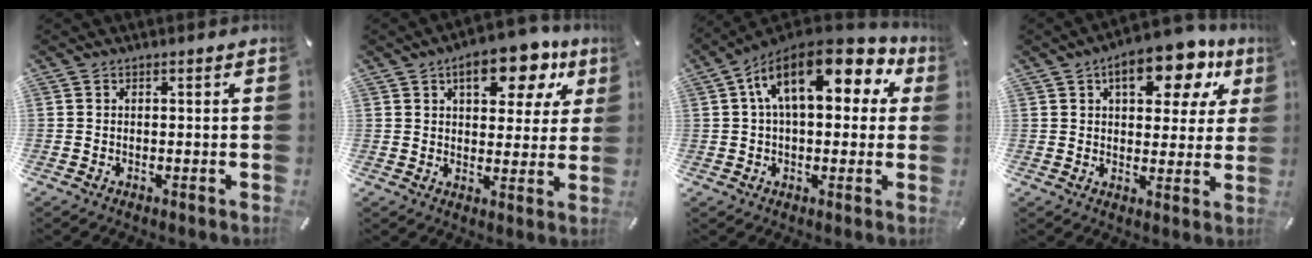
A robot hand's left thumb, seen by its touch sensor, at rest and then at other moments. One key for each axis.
{"total": 13.7, "fx": 7.5, "fy": 7.0, "fz": 9.1, "tx": -0.109, "ty": -0.032, "tz": 0.119}
{"total": 17.1, "fx": 7.1, "fy": 8.4, "fz": 13.1, "tx": -0.225, "ty": -0.028, "tz": 0.116}
{"total": 14.8, "fx": 7.8, "fy": 7.4, "fz": 10.2, "tx": -0.127, "ty": -0.032, "tz": 0.123}